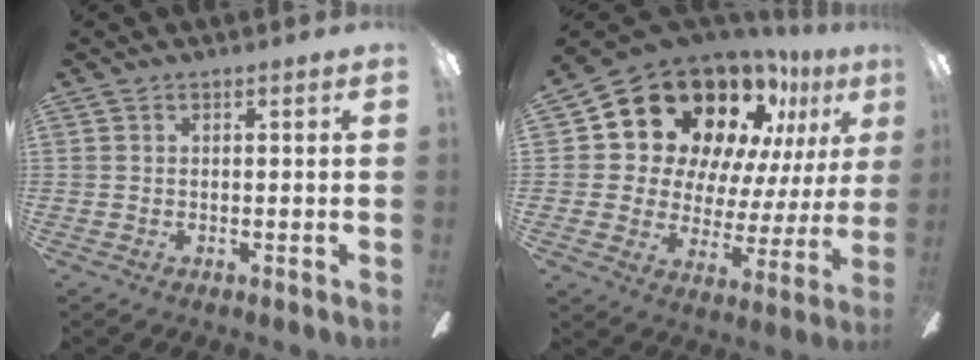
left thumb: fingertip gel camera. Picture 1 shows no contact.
{"total": 19.9, "force": [14.2, 11.5, 7.9], "torque": [-0.148, -0.099, 0.271]}